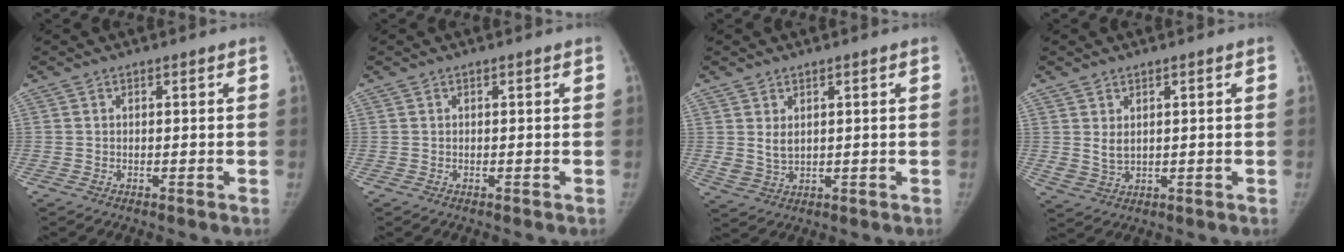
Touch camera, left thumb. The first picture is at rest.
{"total": 0.0}
{"total": 3.2, "force": [1.0, 2.1, 2.1], "torque": [-0.037, -0.012, 0.031]}
{"total": 2.9, "force": [1.0, 1.9, 1.9], "torque": [-0.034, -0.012, 0.030]}